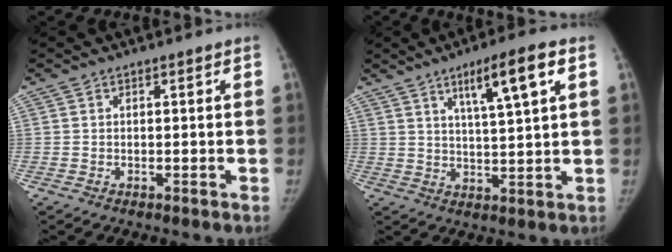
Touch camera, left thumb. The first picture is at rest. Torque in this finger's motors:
{"motor_torque": [0.76, 0.45, 0.70, -0.75, 0.24]}